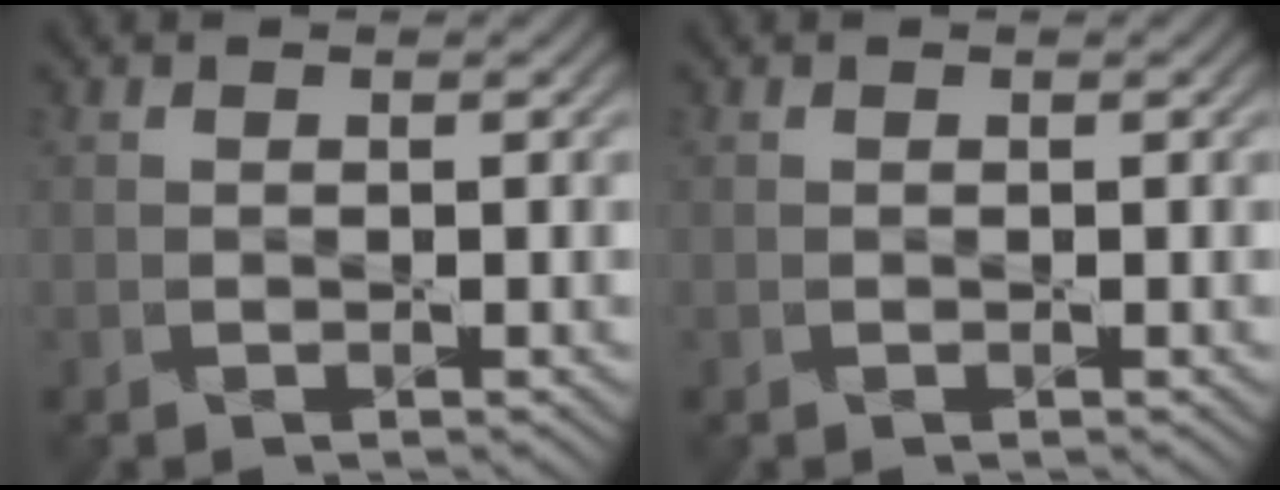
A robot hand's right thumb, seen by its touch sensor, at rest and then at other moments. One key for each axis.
{"total": 0.0}